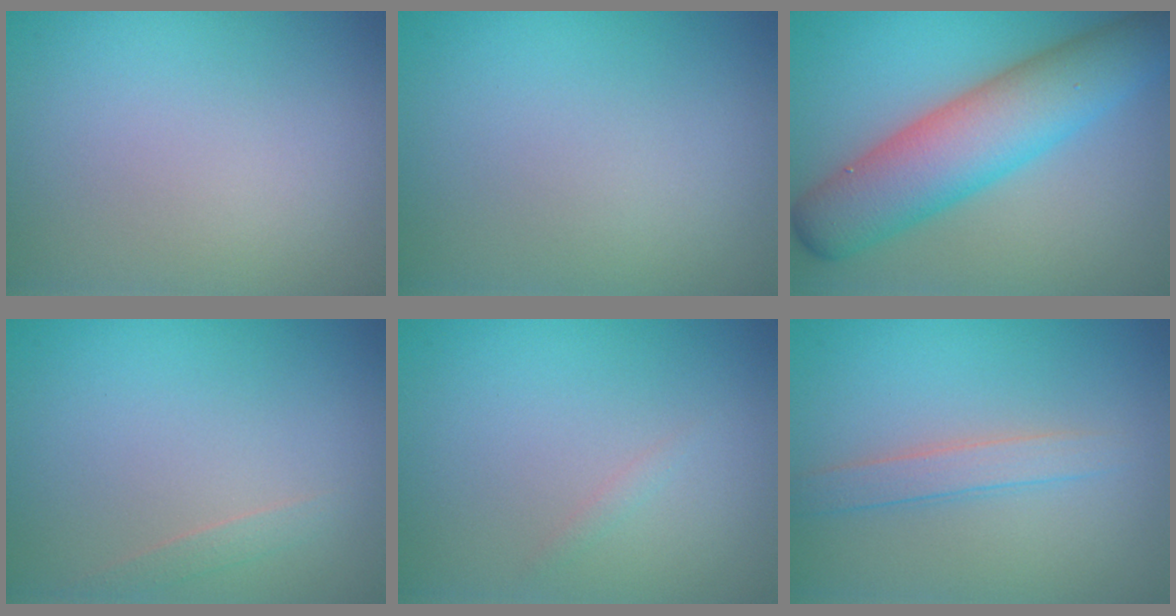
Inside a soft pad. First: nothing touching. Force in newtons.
{"total": 0.0}
{"total": 8.5, "press": 8.5, "slide": 0.2}
{"total": 0.9, "press": 0.9, "slide": 0.0}
{"total": 0.6, "press": 0.5, "slide": 0.1}
{"total": 1.9, "press": 1.9, "slide": 0.1}